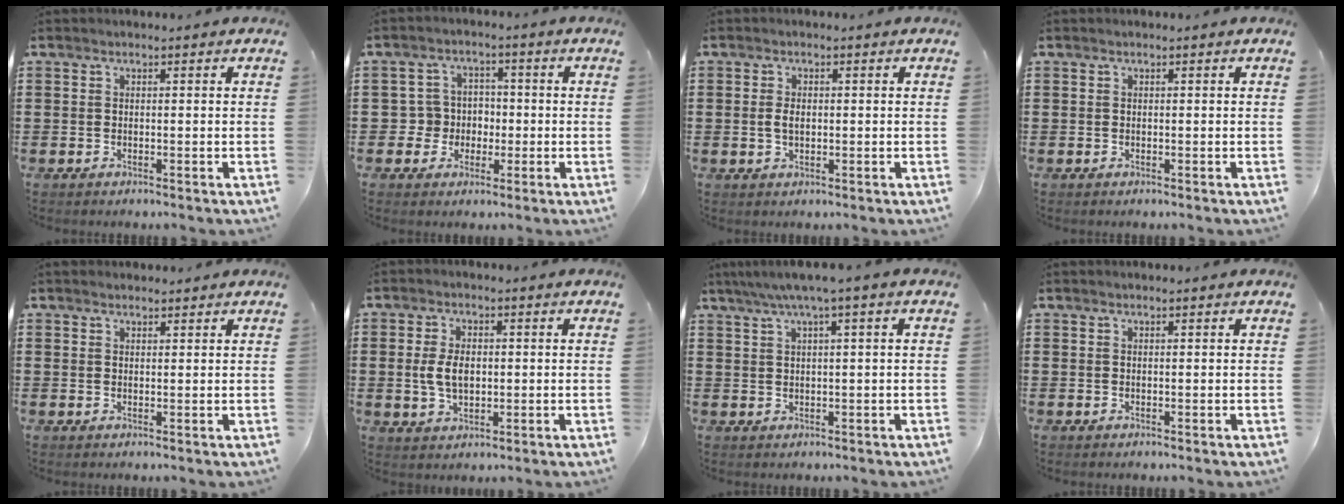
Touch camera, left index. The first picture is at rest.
{"total": 4.6, "force": [-0.7, 4.5, 1.0], "torque": [-0.038, 0.012, -0.014]}
{"total": 2.2, "force": [0.0, 1.2, 1.9], "torque": [-0.046, 0.001, -0.004]}
{"total": 0.0}
{"total": 1.1, "force": [1.0, 0.3, 0.0], "torque": [-0.002, 0.001, 0.021]}
{"total": 5.1, "force": [0.2, 3.0, 4.1], "torque": [-0.089, 0.001, -0.003]}
{"total": 2.7, "force": [0.9, -0.3, 2.5], "torque": [-0.048, -0.003, 0.013]}
{"total": 0.0}